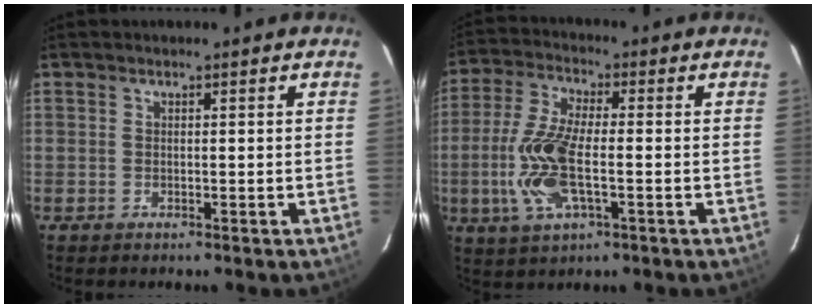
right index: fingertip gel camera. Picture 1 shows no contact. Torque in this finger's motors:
{"motor_torque": [1.24, -0.52, 0.95, 0.21]}